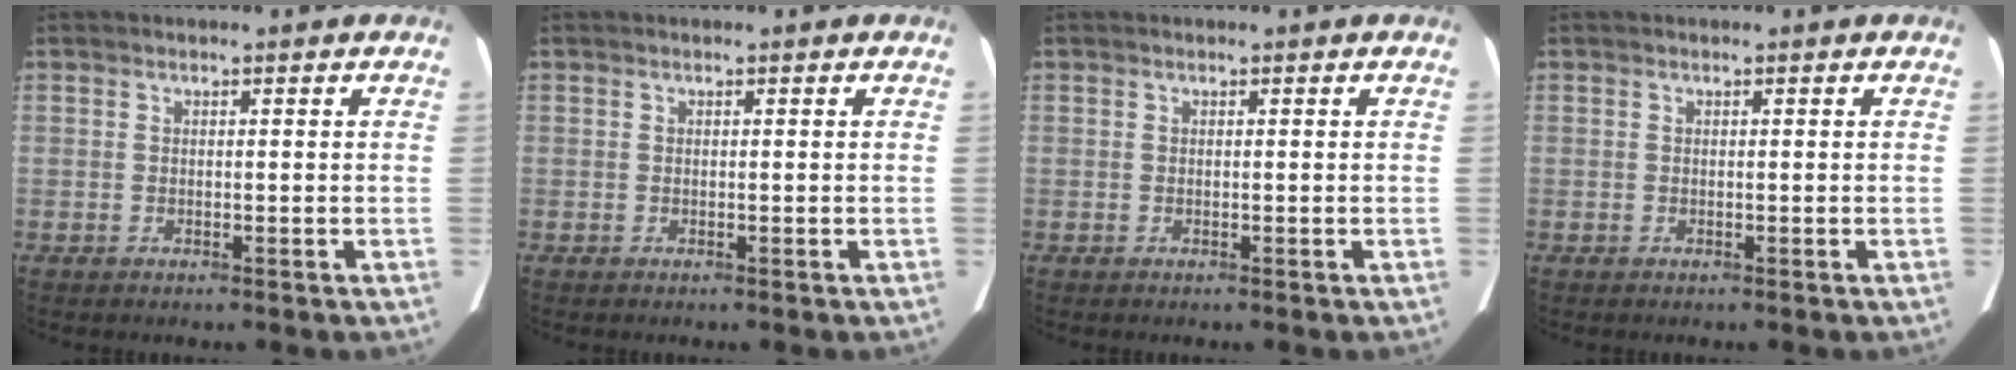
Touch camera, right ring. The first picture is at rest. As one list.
[{"total": 0.0}, {"total": 0.0}, {"total": 0.0}]